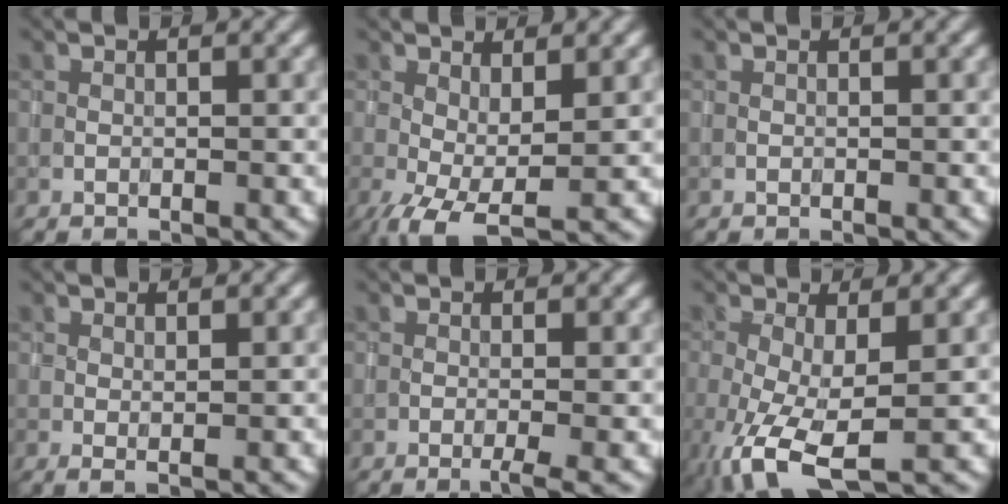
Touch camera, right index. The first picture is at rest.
{"total": 4.4, "force": [-1.3, 1.6, 3.9], "torque": [-0.085, -0.006, -0.027]}
{"total": 0.0}
{"total": 0.7, "force": [0.4, 0.1, 0.6], "torque": [-0.012, -0.002, 0.006]}
{"total": 1.7, "force": [-0.6, 0.2, 1.6], "torque": [-0.023, 0.000, -0.014]}
{"total": 6.1, "force": [-1.9, 2.1, 5.4], "torque": [-0.120, -0.013, -0.037]}